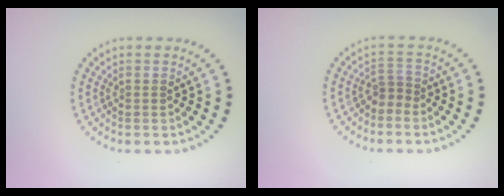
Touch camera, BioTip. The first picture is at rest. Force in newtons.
{"total": 1.4, "press": 1.0, "slide": 1.0}